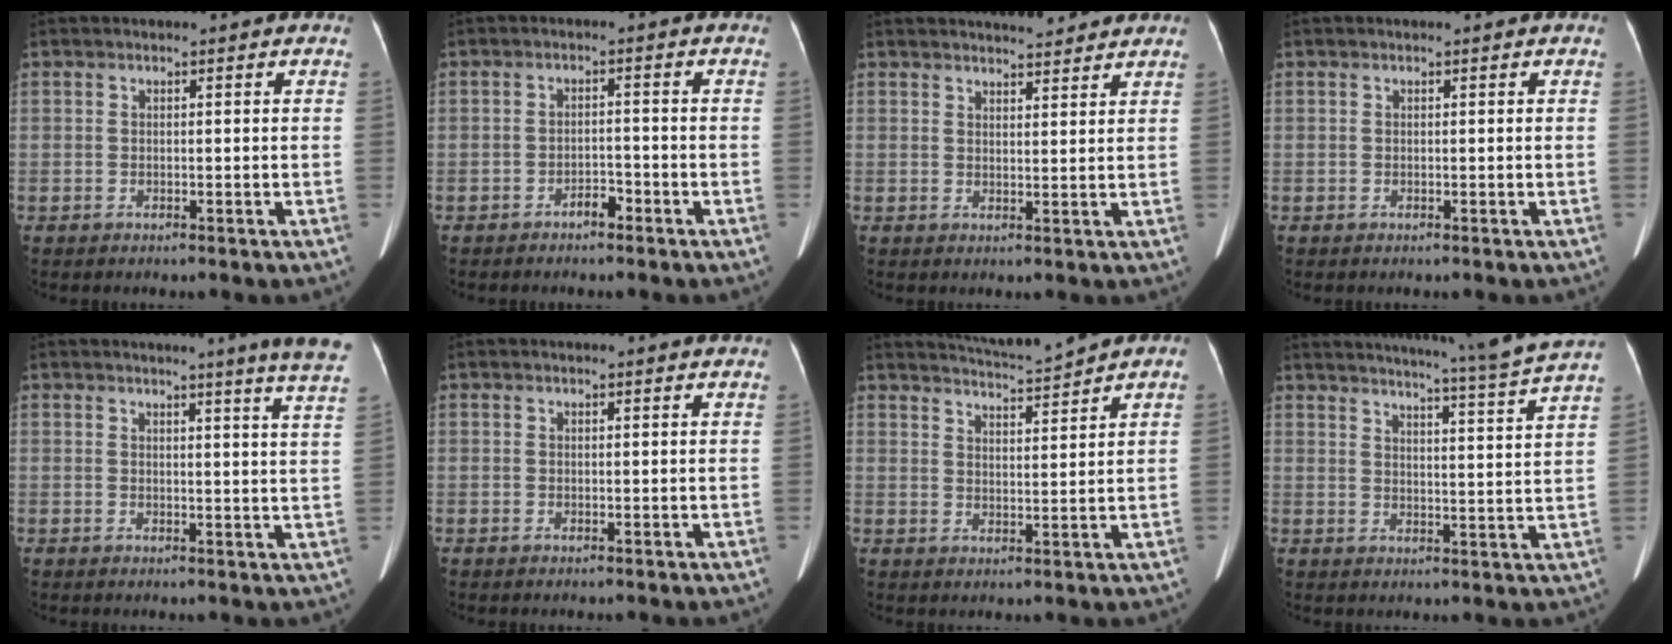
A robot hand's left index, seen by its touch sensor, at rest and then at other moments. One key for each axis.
{"total": 2.2, "fx": -1.8, "fy": 0.8, "fz": 1.1, "tx": -0.015, "ty": 0.003, "tz": -0.029}
{"total": 7.0, "fx": 6.5, "fy": 1.5, "fz": 2.0, "tx": -0.025, "ty": 0.013, "tz": 0.079}
{"total": 0.0}
{"total": 9.8, "fx": 8.4, "fy": -1.6, "fz": 4.8, "tx": -0.053, "ty": -0.047, "tz": 0.071}
{"total": 2.1, "fx": 2.0, "fy": -0.2, "fz": 0.5, "tx": -0.014, "ty": 0.003, "tz": 0.015}
{"total": 5.8, "fx": 5.6, "fy": -1.0, "fz": 0.9, "tx": -0.025, "ty": -0.002, "tz": 0.095}
{"total": 17.7, "fx": 15.9, "fy": -2.6, "fz": 7.3, "tx": -0.124, "ty": -0.058, "tz": 0.195}